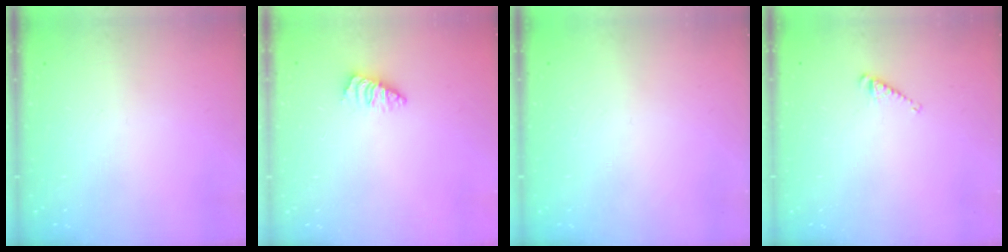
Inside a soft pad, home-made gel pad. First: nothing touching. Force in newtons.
{"total": 1.0, "press": 1.0, "slide": 0.2}
{"total": 0.0}
{"total": 3.5, "press": 3.4, "slide": 0.5}